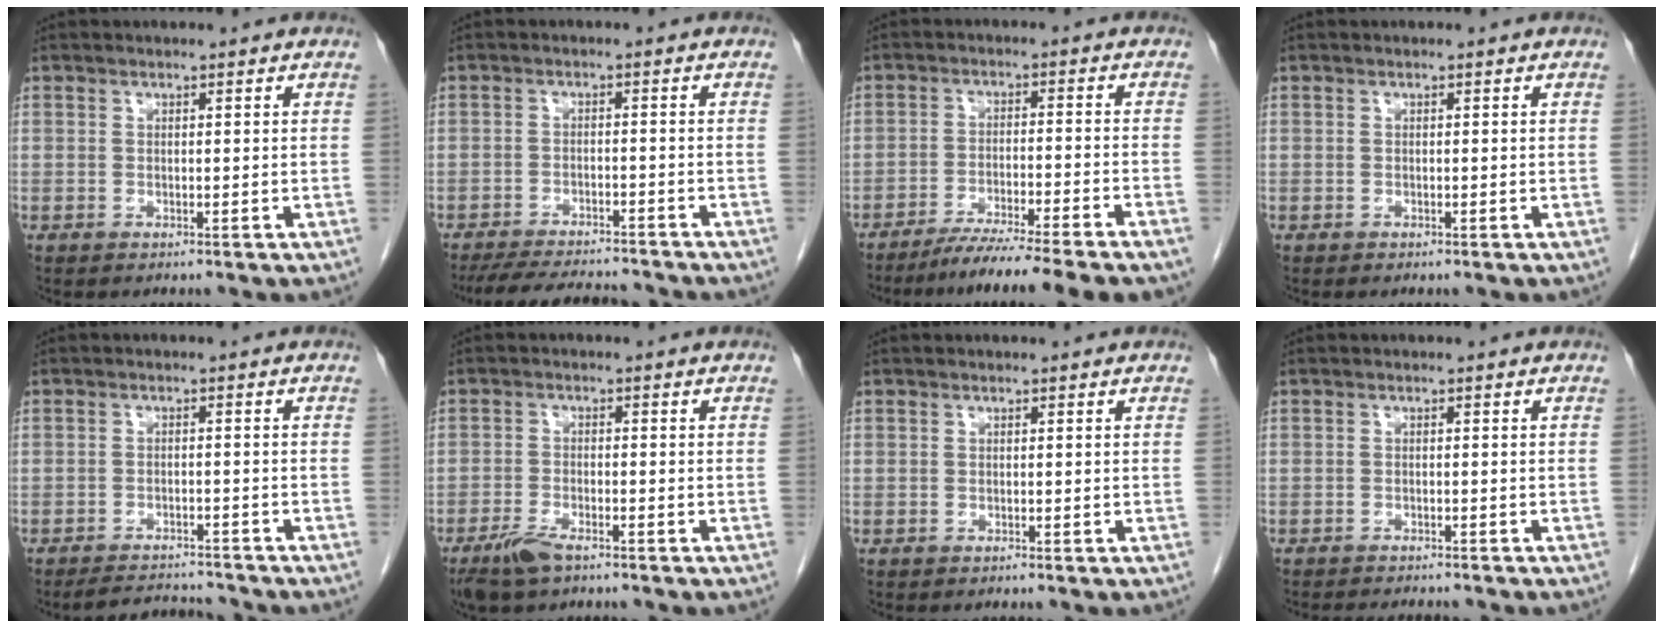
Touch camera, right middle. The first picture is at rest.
{"total": 11.4, "force": [-10.6, 1.8, 3.9], "torque": [-0.064, -0.004, -0.150]}
{"total": 10.6, "force": [-8.8, -1.1, 5.9], "torque": [-0.076, -0.029, -0.136]}
{"total": 0.0}
{"total": 5.1, "force": [-5.1, 0.4, 0.2], "torque": [-0.002, 0.000, -0.082]}
{"total": 4.6, "force": [-3.3, 1.6, 2.7], "torque": [-0.057, -0.005, -0.056]}
{"total": 0.0}
{"total": 5.4, "force": [-5.0, 0.8, 1.8], "torque": [-0.019, -0.007, -0.070]}